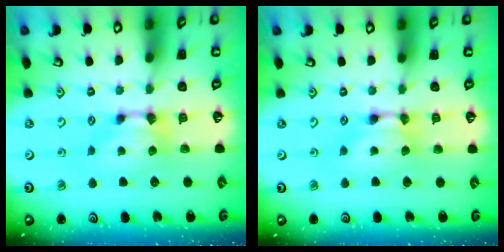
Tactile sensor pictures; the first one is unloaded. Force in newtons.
{"total": 1.6, "press": 1.6, "slide": 0.2}